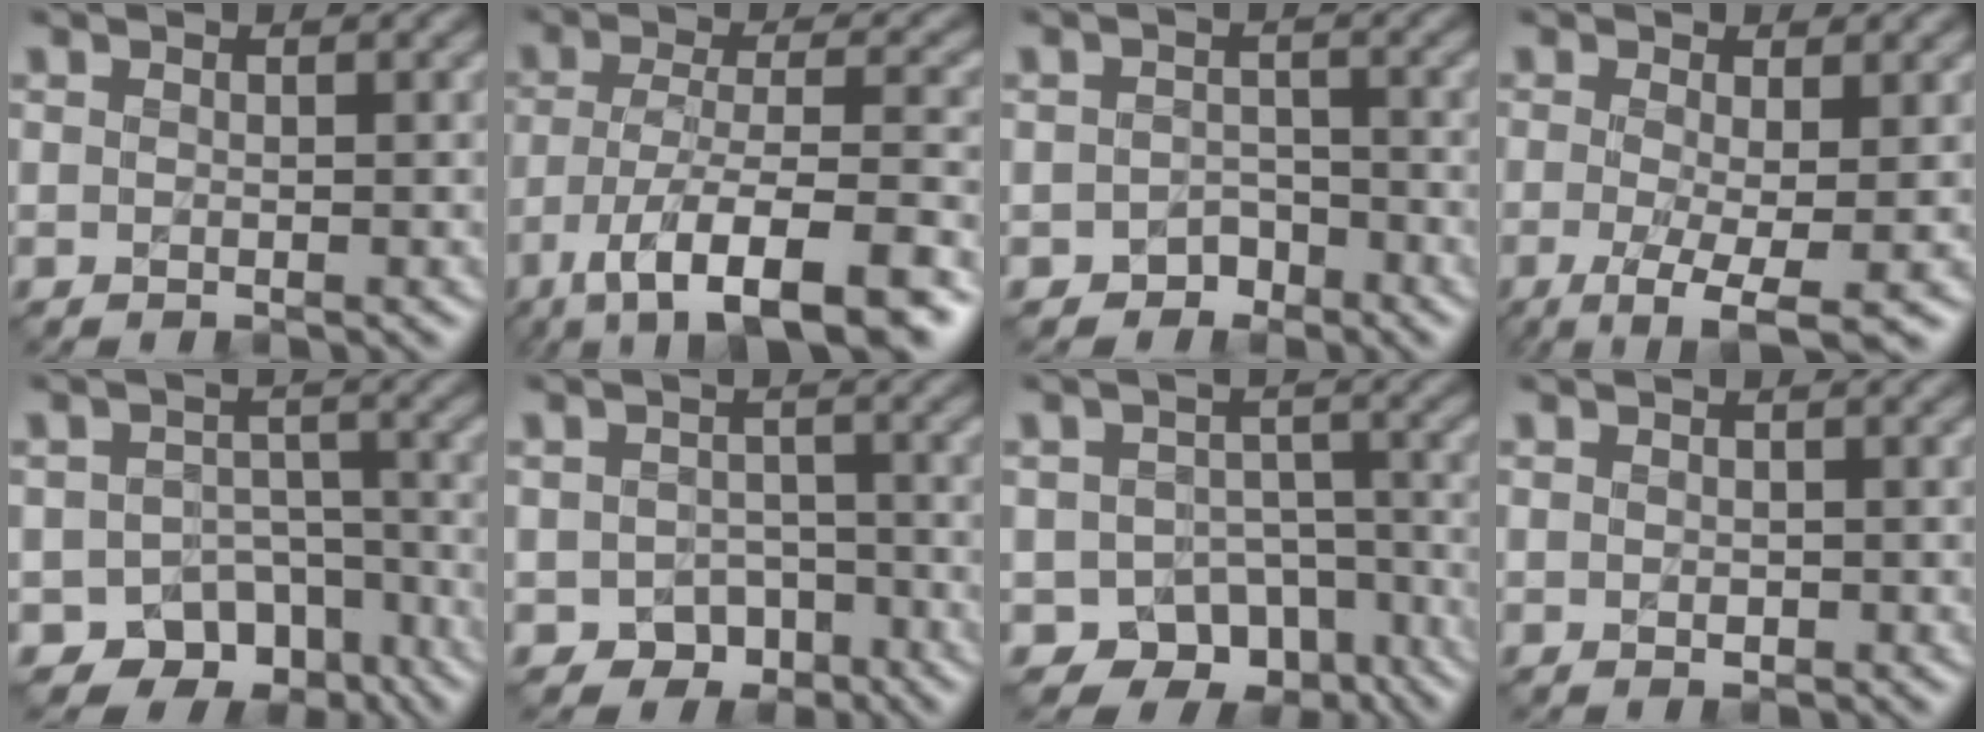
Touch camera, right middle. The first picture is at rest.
{"total": 10.6, "force": [-5.6, 3.1, 8.4], "torque": [-0.139, -0.002, -0.090]}
{"total": 1.8, "force": [-1.1, 1.4, 0.4], "torque": [-0.001, 0.008, -0.022]}
{"total": 4.7, "force": [-1.1, 1.0, 4.5], "torque": [-0.081, -0.008, -0.023]}
{"total": 8.3, "force": [-5.8, 5.5, 2.3], "torque": [-0.008, -0.006, -0.067]}
{"total": 3.1, "force": [-1.6, 2.5, 1.1], "torque": [-0.012, -0.003, -0.022]}
{"total": 8.5, "force": [-5.5, 5.7, 2.8], "torque": [-0.025, -0.014, -0.064]}
{"total": 0.7, "force": [0.4, 0.4, 0.3], "torque": [-0.005, 0.000, 0.006]}